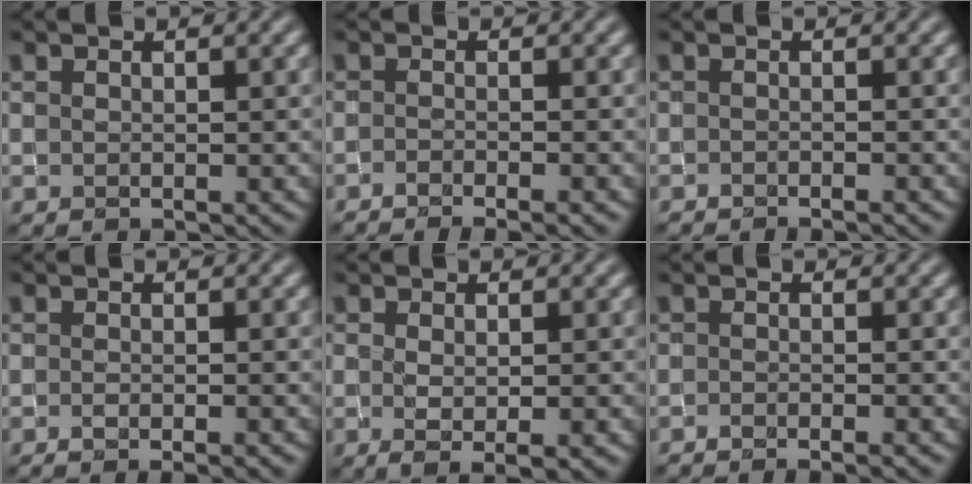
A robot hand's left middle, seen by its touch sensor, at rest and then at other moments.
{"total": 3.3, "force": [-2.3, 0.7, 2.3], "torque": [-0.032, -0.001, -0.042]}
{"total": 1.8, "force": [-1.6, 0.2, 0.8], "torque": [-0.010, -0.002, -0.027]}
{"total": 2.6, "force": [-1.4, 0.8, 2.1], "torque": [-0.026, -0.001, -0.017]}
{"total": 2.4, "force": [-0.5, 0.6, 2.3], "torque": [-0.040, -0.008, -0.002]}
{"total": 2.7, "force": [-1.9, 0.5, 1.8], "torque": [-0.024, 0.000, -0.034]}